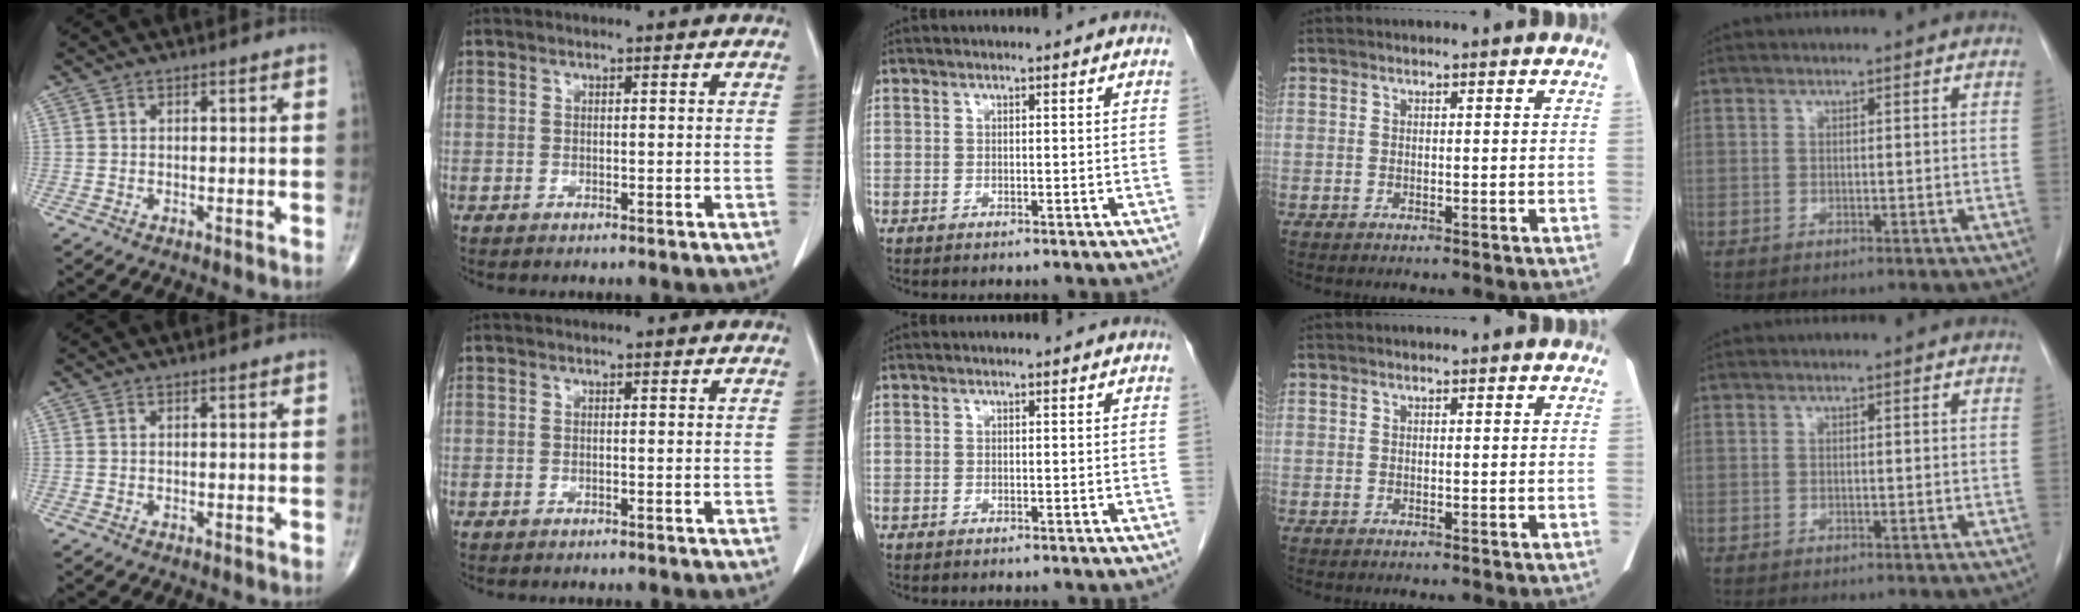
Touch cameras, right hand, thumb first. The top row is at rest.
{}